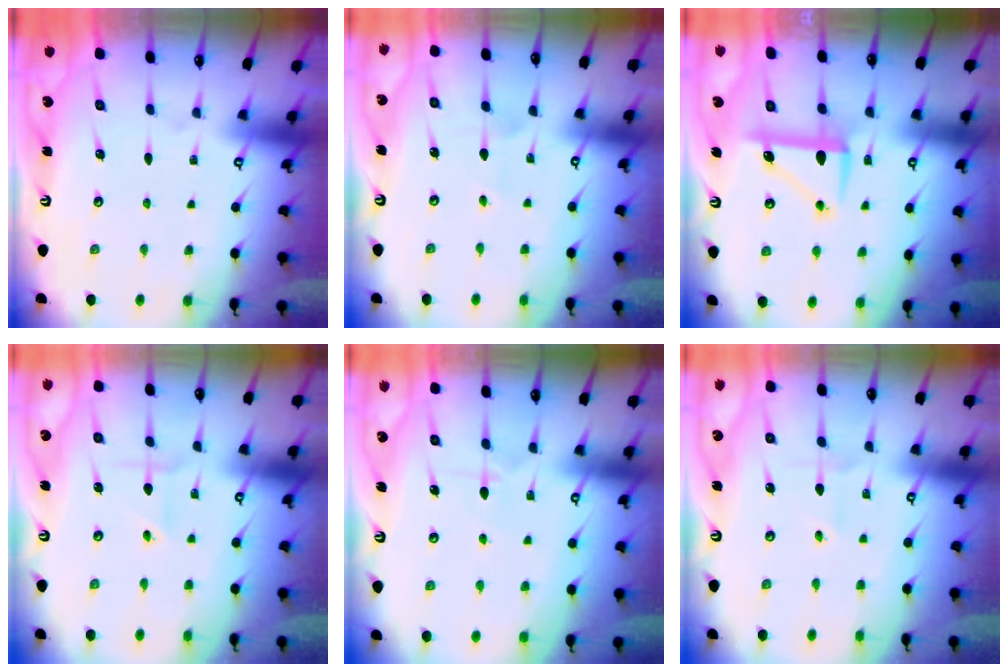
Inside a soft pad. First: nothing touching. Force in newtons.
{"total": 3.7, "press": 3.7, "slide": 0.5}
{"total": 8.7, "press": 8.6, "slide": 1.1}
{"total": 1.9, "press": 1.8, "slide": 0.5}
{"total": 5.3, "press": 5.3, "slide": 0.4}
{"total": 1.9, "press": 1.7, "slide": 1.0}